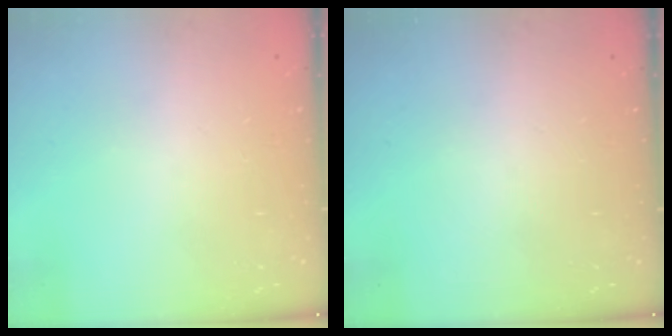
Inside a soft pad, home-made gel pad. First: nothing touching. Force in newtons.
{"total": 0.0}